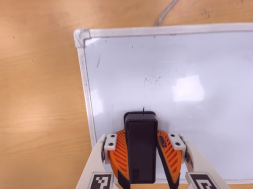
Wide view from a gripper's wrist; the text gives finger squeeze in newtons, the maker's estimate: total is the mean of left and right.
{"total": 14.2, "left": 16.9, "right": 11.5}